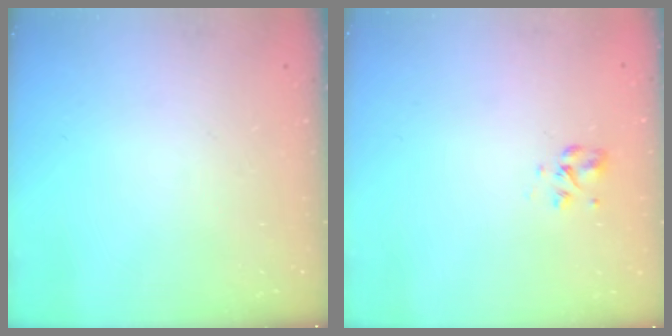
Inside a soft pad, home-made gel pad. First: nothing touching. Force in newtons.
{"total": 2.6, "press": 2.4, "slide": 1.0}